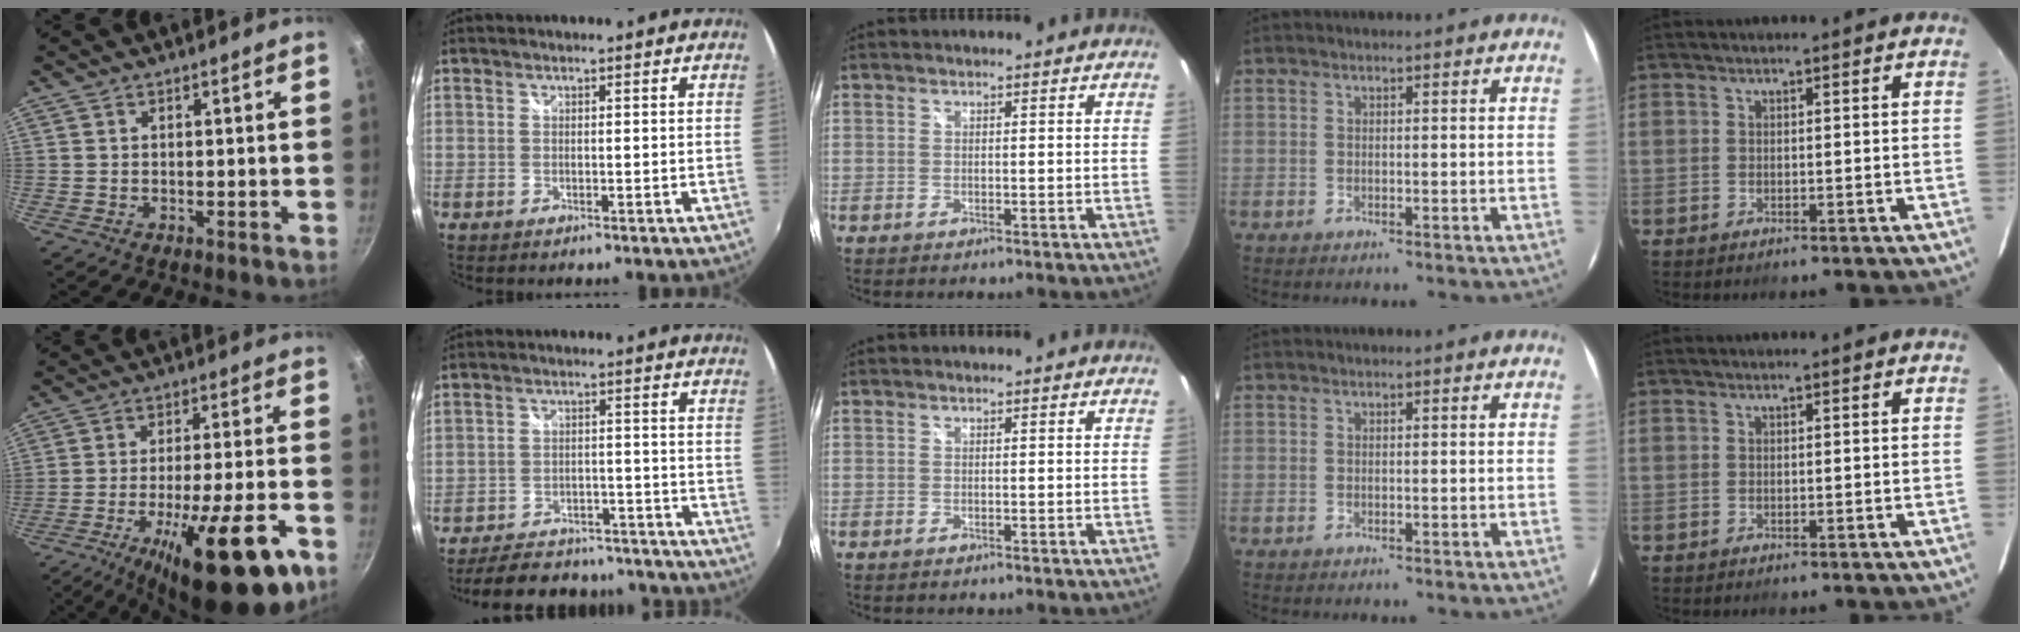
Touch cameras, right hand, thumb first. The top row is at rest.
{"thumb": {"total": 22.4, "force": [-10.7, 5.6, 18.9], "torque": [-0.273, 0.023, -0.160]}, "index": {"total": 21.0, "force": [-18.3, 7.8, 6.7], "torque": [-0.150, 0.039, -0.224]}}